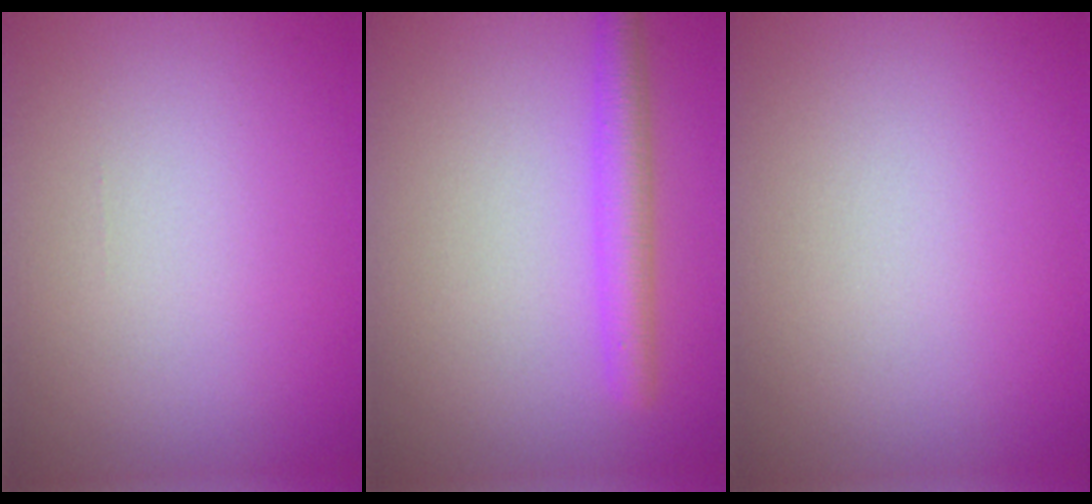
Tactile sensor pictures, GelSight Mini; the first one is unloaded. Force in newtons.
{"total": 3.2, "press": 3.2, "slide": 0.1}
{"total": 0.0}